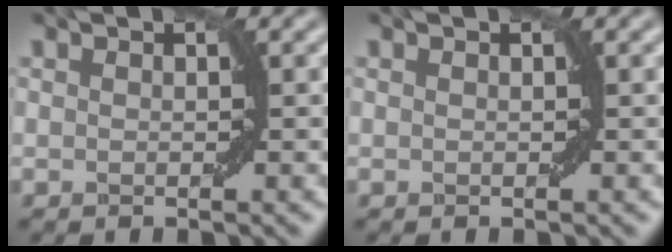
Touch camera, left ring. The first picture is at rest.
{"total": 0.0}